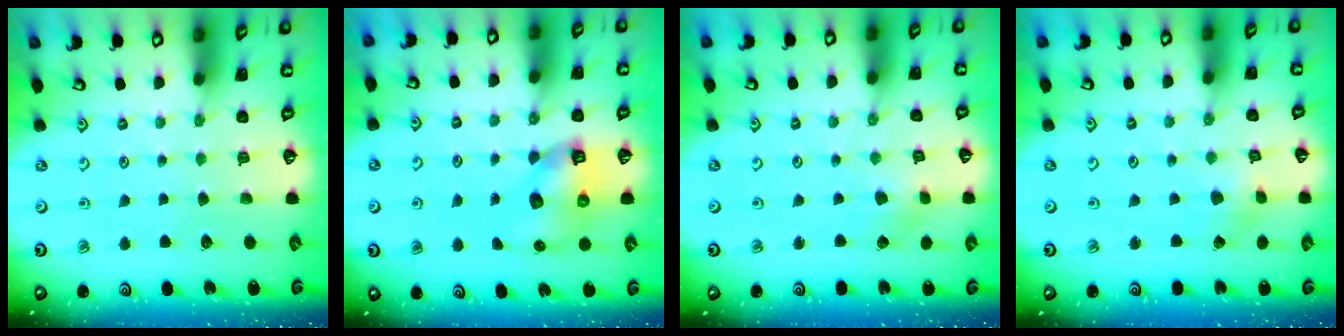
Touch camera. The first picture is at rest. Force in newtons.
{"total": 8.2, "press": 8.1, "slide": 1.0}
{"total": 2.7, "press": 2.7, "slide": 0.3}
{"total": 2.2, "press": 2.2, "slide": 0.3}